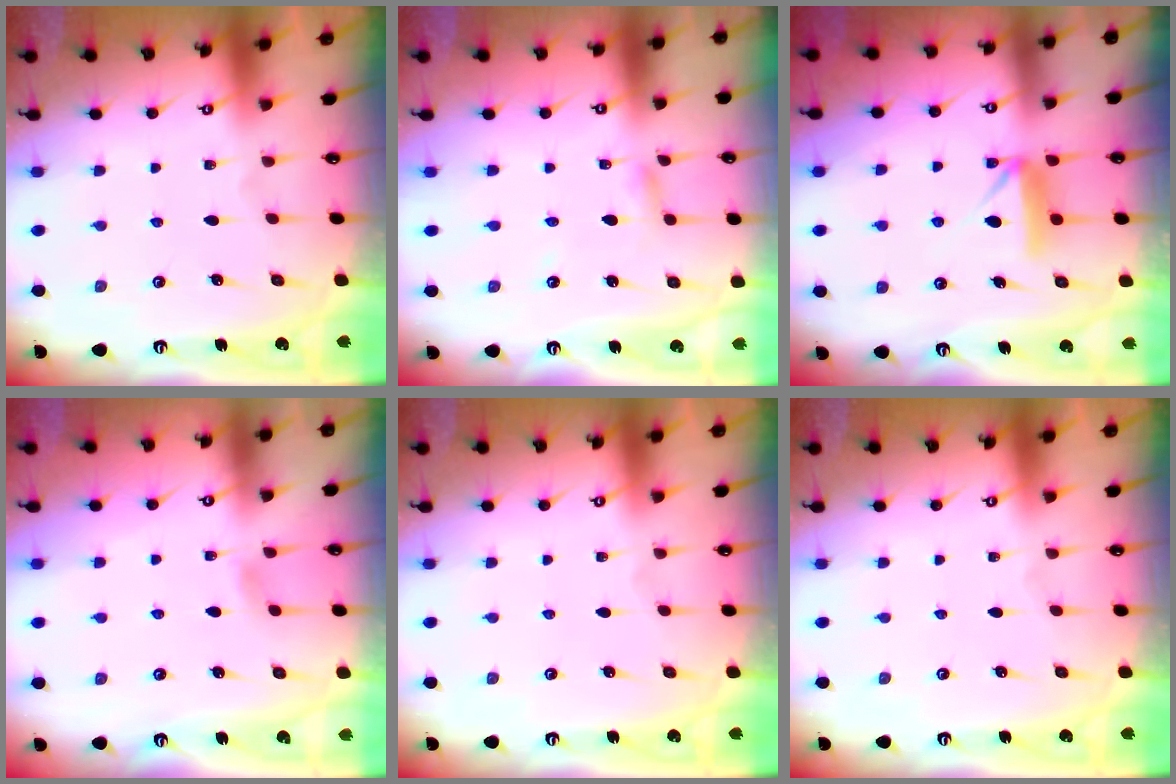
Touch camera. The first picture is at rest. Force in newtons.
{"total": 2.7, "press": 2.7, "slide": 0.1}
{"total": 8.6, "press": 8.6, "slide": 0.6}
{"total": 4.2, "press": 4.2, "slide": 0.6}
{"total": 0.0}
{"total": 0.0}